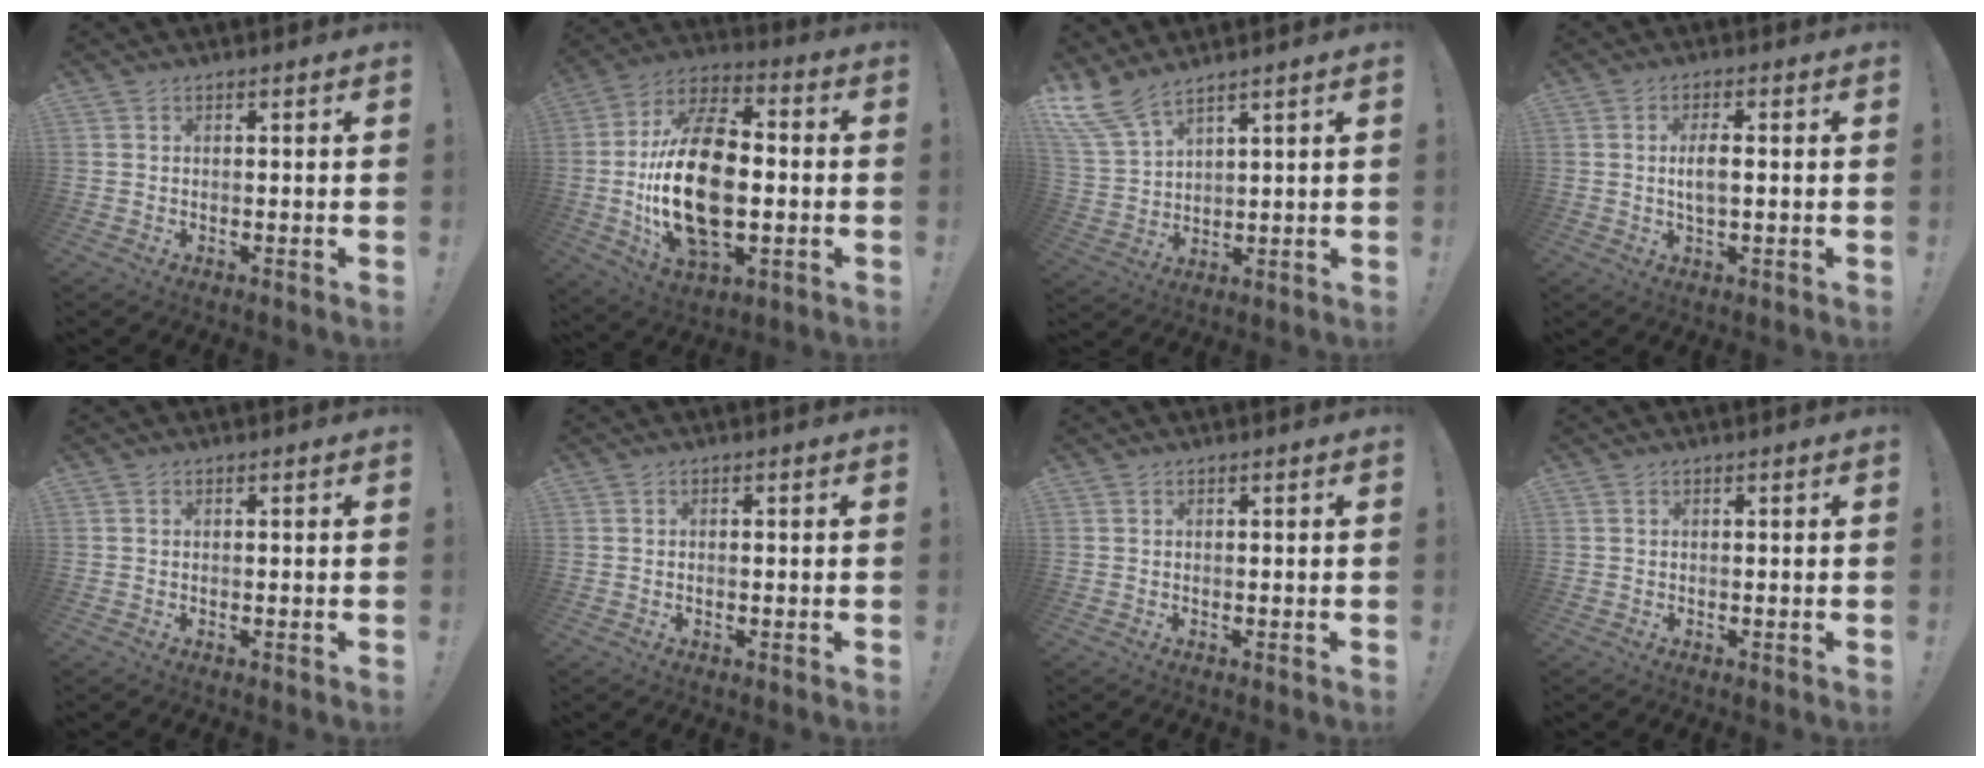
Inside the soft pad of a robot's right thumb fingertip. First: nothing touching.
{"total": 24.9, "force": [-2.3, 14.1, 20.4], "torque": [-0.391, 0.008, -0.035]}
{"total": 9.1, "force": [7.5, 2.6, 4.4], "torque": [-0.102, -0.035, 0.148]}
{"total": 4.6, "force": [-0.2, 1.4, 4.4], "torque": [-0.085, 0.001, -0.006]}
{"total": 0.0}
{"total": 0.6, "force": [-0.4, 0.2, 0.4], "torque": [-0.014, 0.002, -0.006]}
{"total": 0.0}
{"total": 0.0}